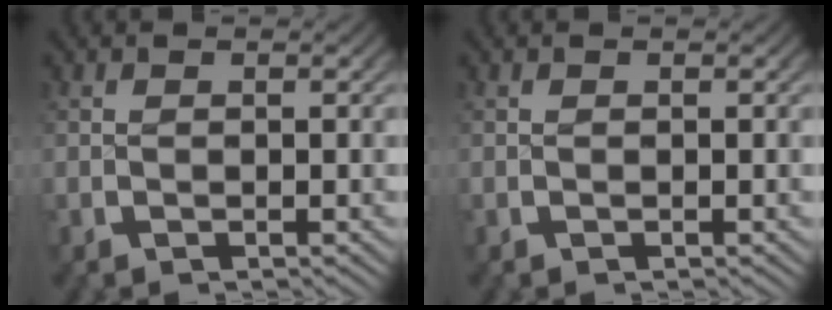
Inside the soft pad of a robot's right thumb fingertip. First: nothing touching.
{"total": 0.0}